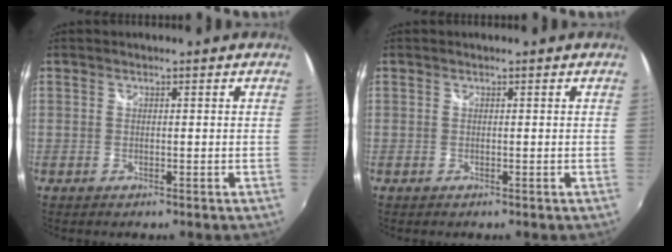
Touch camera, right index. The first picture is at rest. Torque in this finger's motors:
{"motor_torque": [0.00, 0.00, 0.00, 0.00]}